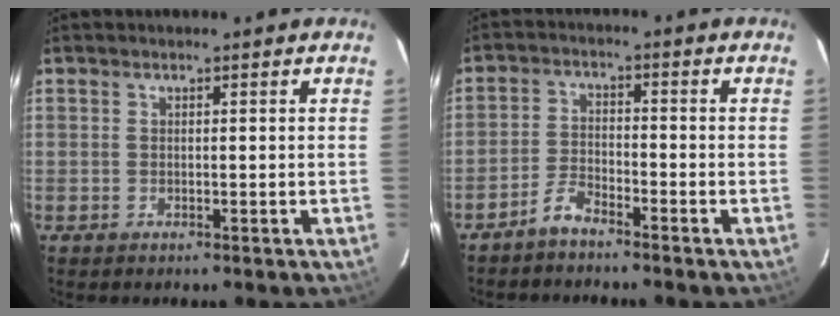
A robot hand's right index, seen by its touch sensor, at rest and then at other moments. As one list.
[{"total": 3.8, "force": [-3.3, 1.0, 1.5], "torque": [-0.045, 0.009, -0.069]}]